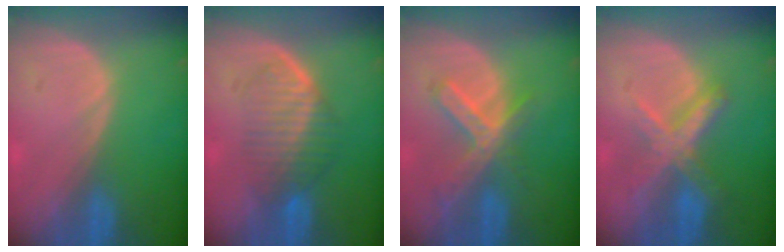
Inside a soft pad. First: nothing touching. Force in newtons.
{"total": 6.3, "press": 6.2, "slide": 1.1}
{"total": 6.9, "press": 5.9, "slide": 3.5}
{"total": 7.2, "press": 6.1, "slide": 3.8}